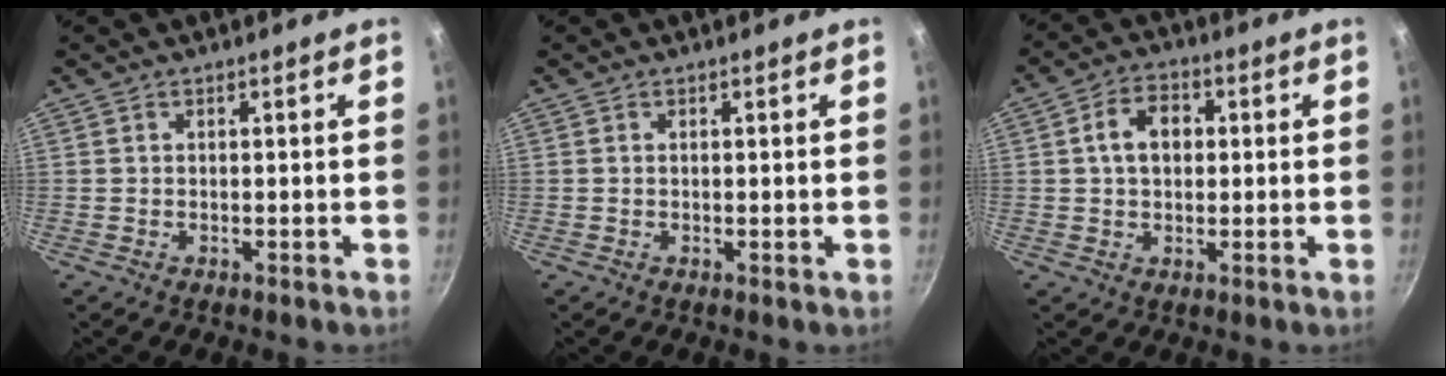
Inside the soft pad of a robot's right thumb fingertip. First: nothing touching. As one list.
[{"total": 0.0}, {"total": 7.1, "force": [1.0, 5.2, 4.8], "torque": [-0.061, 0.013, 0.008]}]